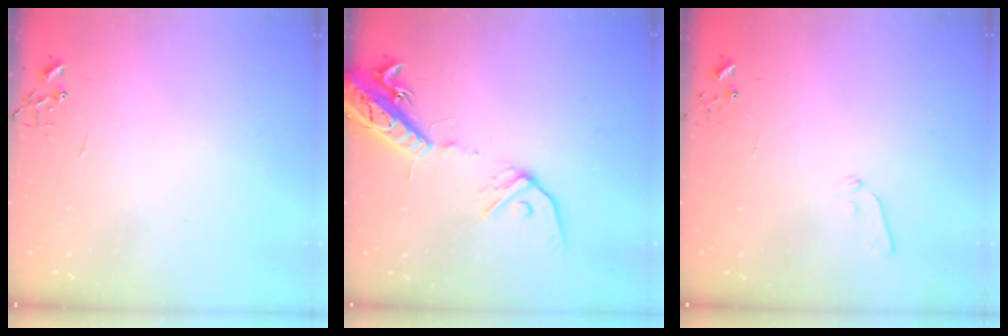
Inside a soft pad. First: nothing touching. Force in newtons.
{"total": 16.6, "press": 16.3, "slide": 3.5}
{"total": 4.8, "press": 4.7, "slide": 1.0}